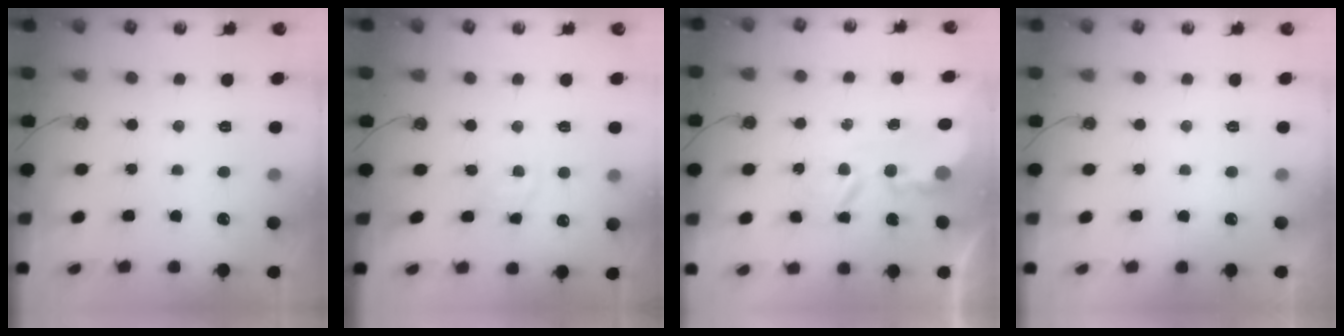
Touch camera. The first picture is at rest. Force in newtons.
{"total": 5.2, "press": 5.1, "slide": 0.6}
{"total": 4.9, "press": 4.9, "slide": 0.3}
{"total": 0.0}